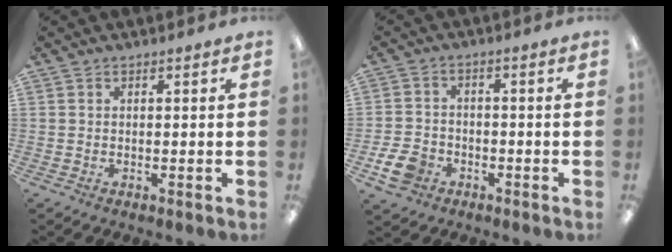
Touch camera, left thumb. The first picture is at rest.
{"total": 6.4, "force": [-3.4, 4.6, 2.8], "torque": [-0.058, 0.017, -0.061]}